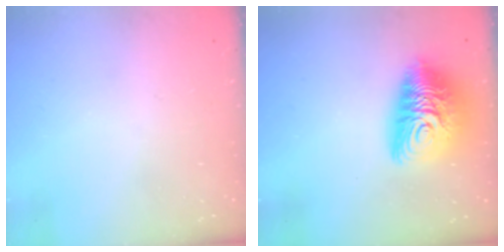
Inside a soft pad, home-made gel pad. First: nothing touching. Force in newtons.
{"total": 14.7, "press": 14.6, "slide": 1.3}